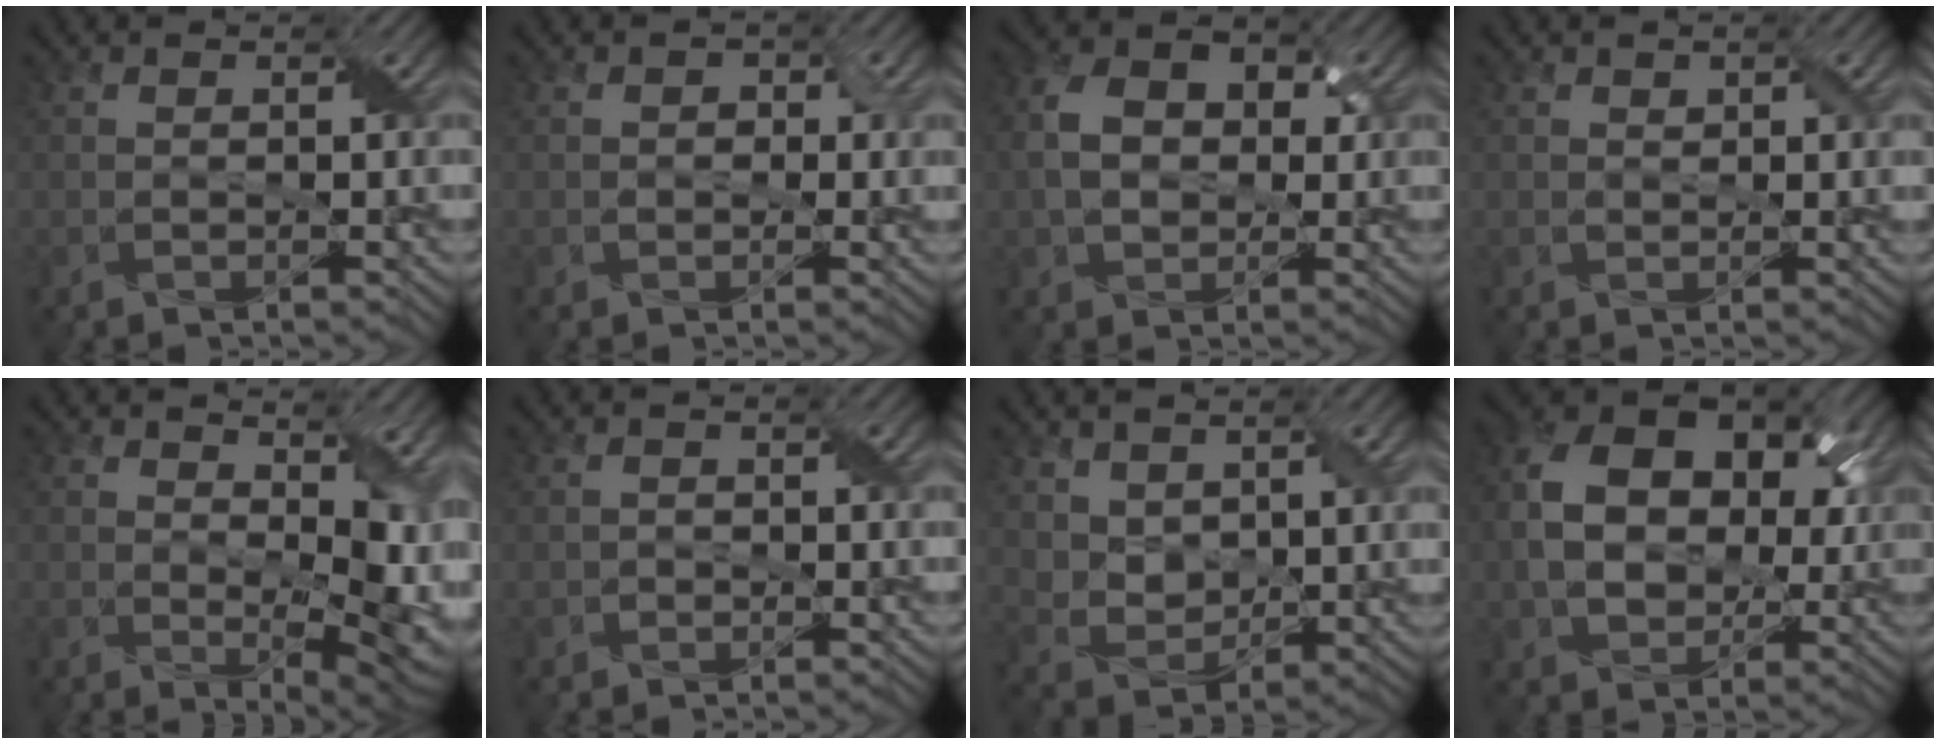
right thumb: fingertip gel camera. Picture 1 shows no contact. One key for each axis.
{"total": 1.7, "fx": 0.0, "fy": 1.5, "fz": 0.8, "tx": -0.012, "ty": -0.001, "tz": -0.004}
{"total": 7.5, "fx": 0.7, "fy": 5.4, "fz": 5.2, "tx": -0.106, "ty": 0.015, "tz": 0.008}
{"total": 1.2, "fx": 0.7, "fy": 0.8, "fz": 0.6, "tx": -0.013, "ty": -0.001, "tz": 0.014}
{"total": 9.2, "fx": 1.6, "fy": 5.4, "fz": 7.3, "tx": -0.120, "ty": -0.020, "tz": 0.045}
{"total": 0.9, "fx": -0.5, "fy": 0.6, "fz": 0.4, "tx": -0.007, "ty": 0.001, "tz": -0.009}
{"total": 4.8, "fx": 2.7, "fy": 3.2, "fz": 2.3, "tx": -0.069, "ty": -0.016, "tz": 0.057}
{"total": 12.4, "fx": 1.3, "fy": 8.7, "fz": 8.7, "tx": -0.170, "ty": 0.009, "tz": 0.024}